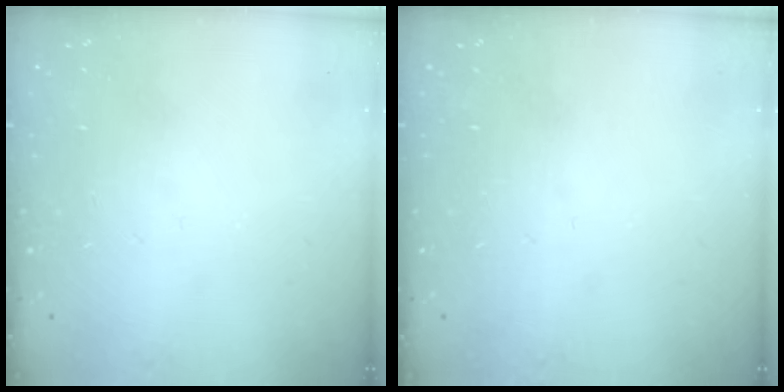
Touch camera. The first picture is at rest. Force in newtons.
{"total": 0.0}